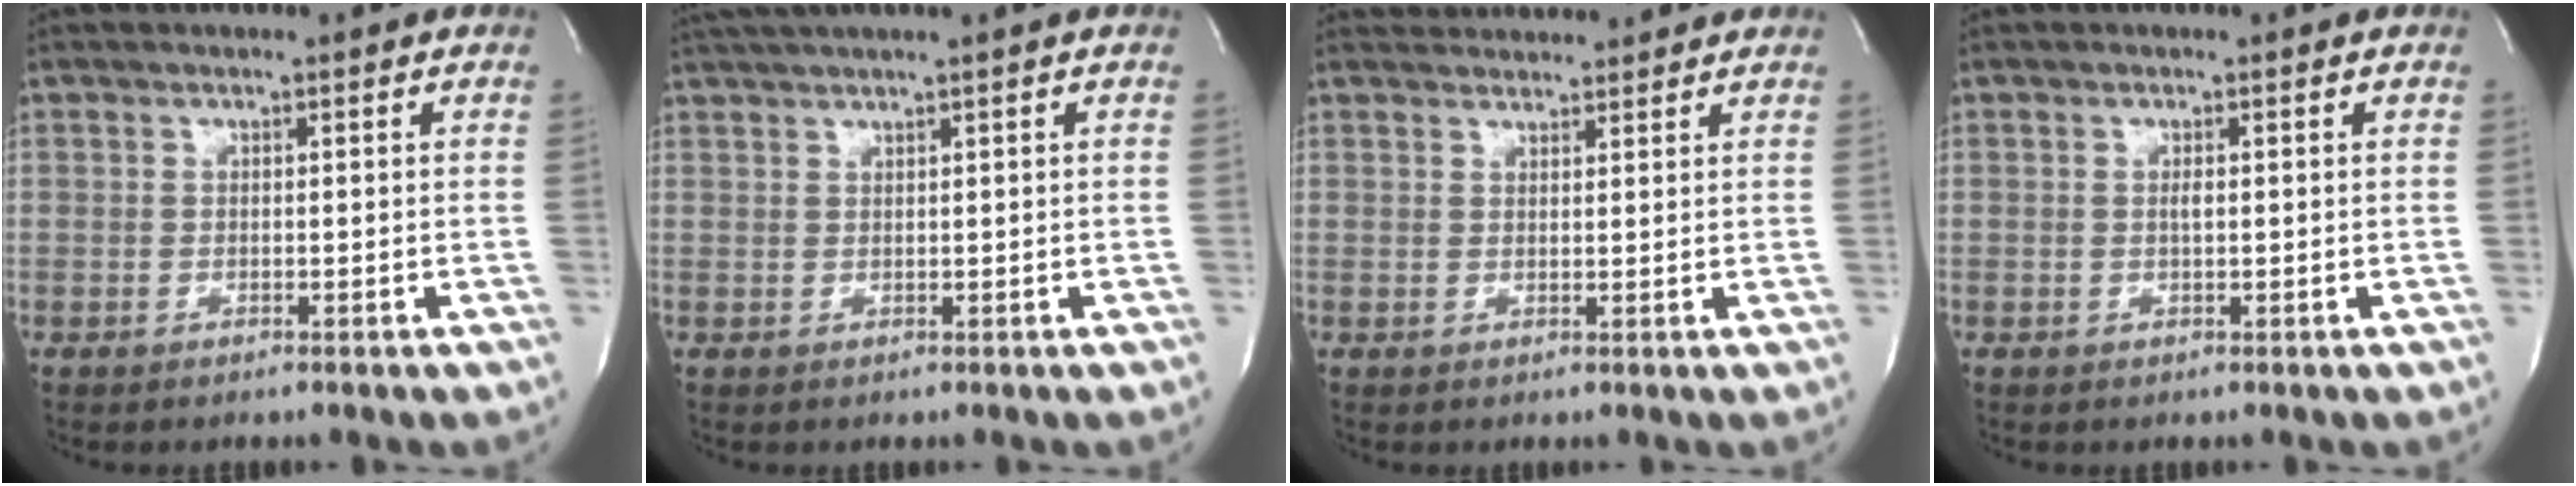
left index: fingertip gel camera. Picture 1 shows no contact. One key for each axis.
{"total": 3.5, "fx": 2.7, "fy": -1.1, "fz": 1.9, "tx": -0.036, "ty": 0.018, "tz": 0.055}
{"total": 5.8, "fx": 5.6, "fy": 1.2, "fz": 0.5, "tx": -0.006, "ty": 0.023, "tz": 0.071}
{"total": 0.8, "fx": 0.0, "fy": 0.1, "fz": 0.8, "tx": -0.017, "ty": -0.001, "tz": 0.002}